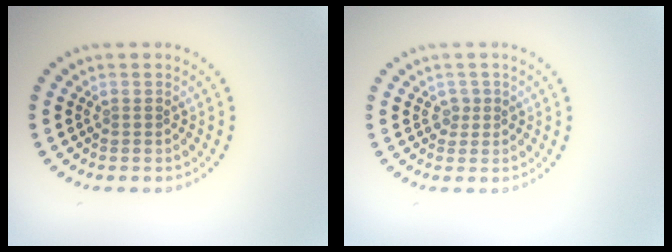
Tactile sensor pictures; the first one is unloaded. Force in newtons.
{"total": 1.2, "press": 0.9, "slide": 0.8}